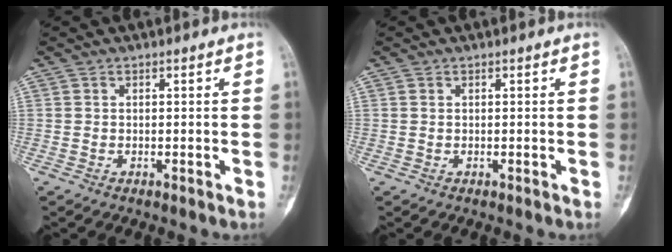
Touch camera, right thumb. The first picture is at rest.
{"total": 0.0}